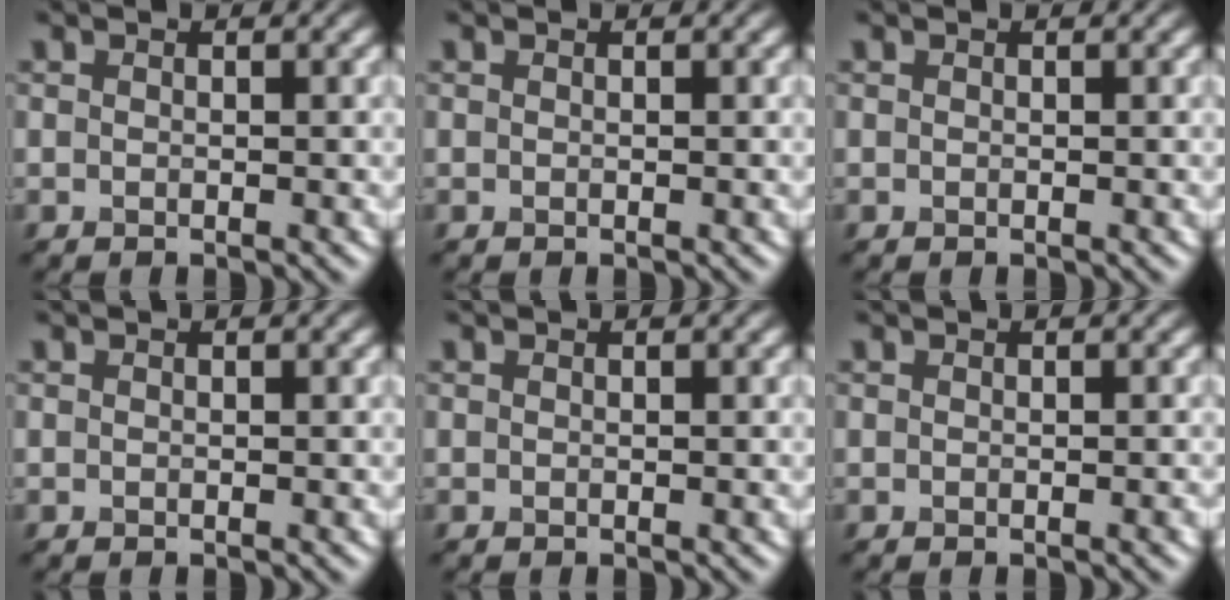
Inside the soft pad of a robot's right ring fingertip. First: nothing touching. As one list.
[{"total": 0.0}, {"total": 0.0}, {"total": 0.0}, {"total": 0.0}, {"total": 0.9, "force": [-0.1, 0.5, 0.7], "torque": [0.005, 0.009, -0.004]}]